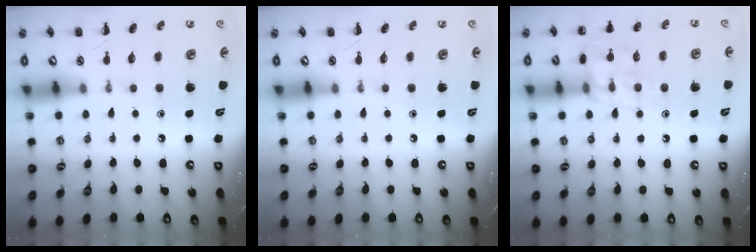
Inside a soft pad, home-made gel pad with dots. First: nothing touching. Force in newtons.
{"total": 0.0}
{"total": 13.3, "press": 13.3, "slide": 1.1}